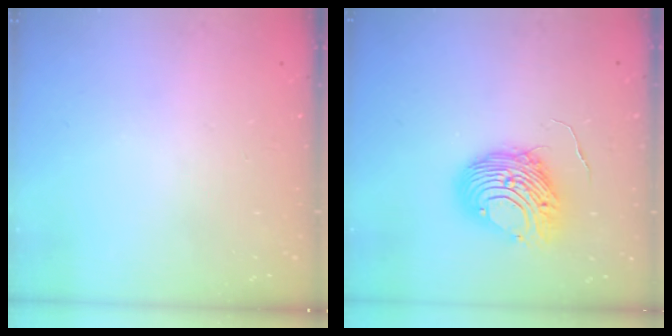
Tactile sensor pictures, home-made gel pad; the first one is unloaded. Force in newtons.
{"total": 10.6, "press": 10.6, "slide": 0.8}